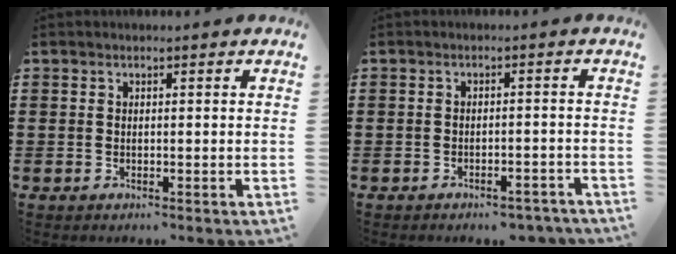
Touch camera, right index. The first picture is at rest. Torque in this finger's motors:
{"motor_torque": [0.43, -0.57, -0.08, -0.12]}